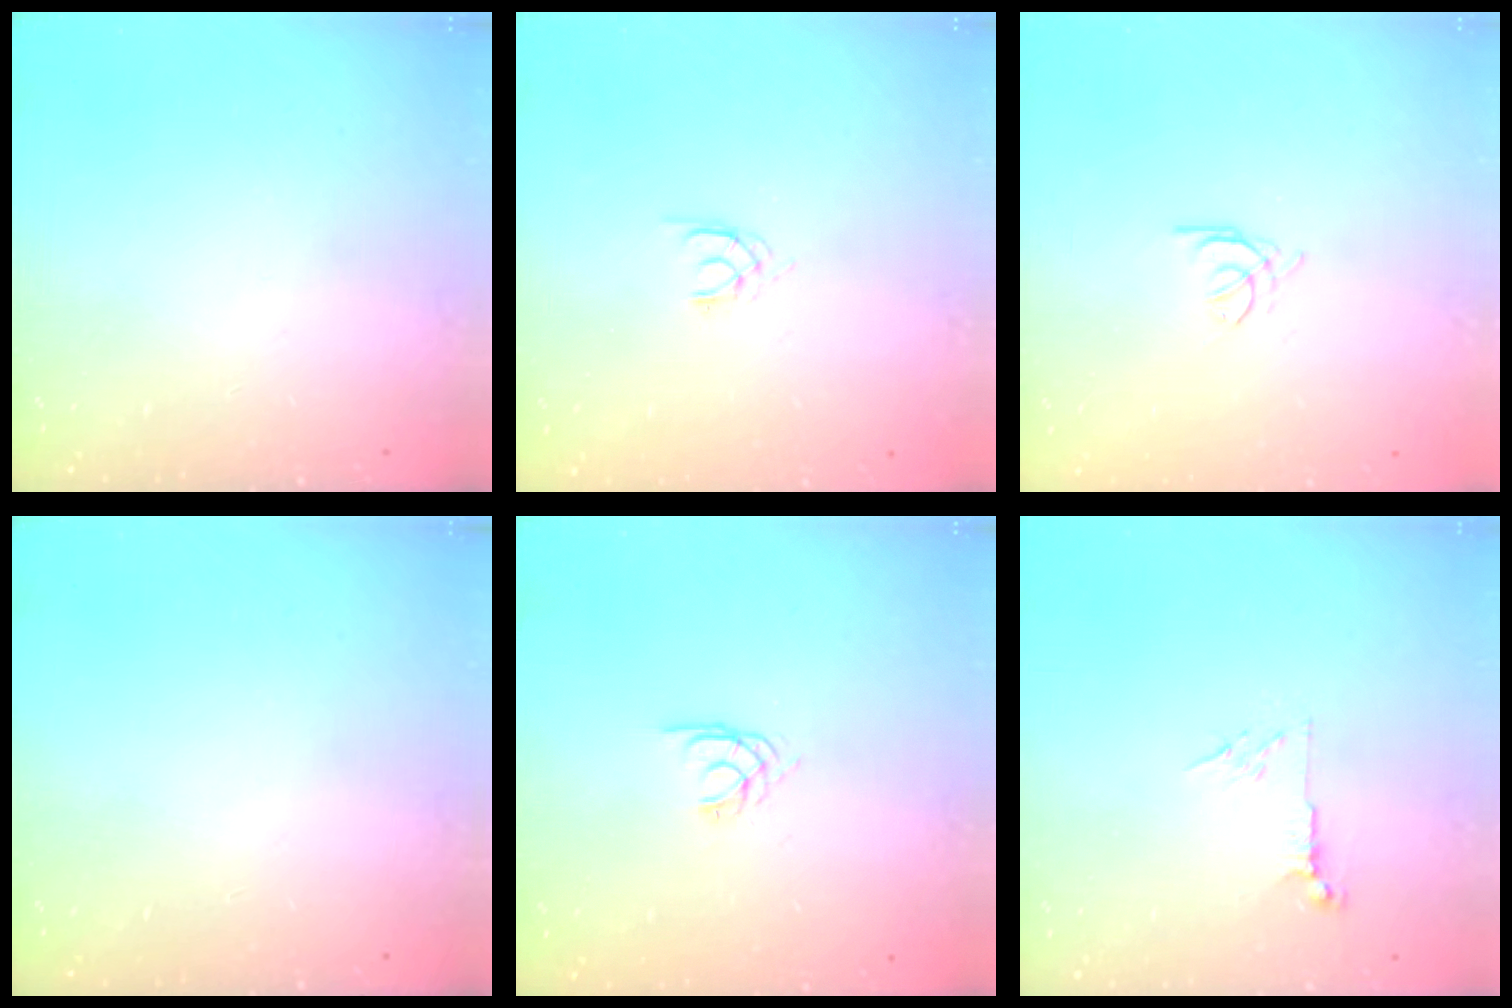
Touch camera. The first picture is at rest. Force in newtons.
{"total": 1.3, "press": 1.2, "slide": 0.3}
{"total": 1.2, "press": 1.1, "slide": 0.4}
{"total": 0.0}
{"total": 1.7, "press": 1.7, "slide": 0.1}
{"total": 5.1, "press": 5.1, "slide": 0.4}